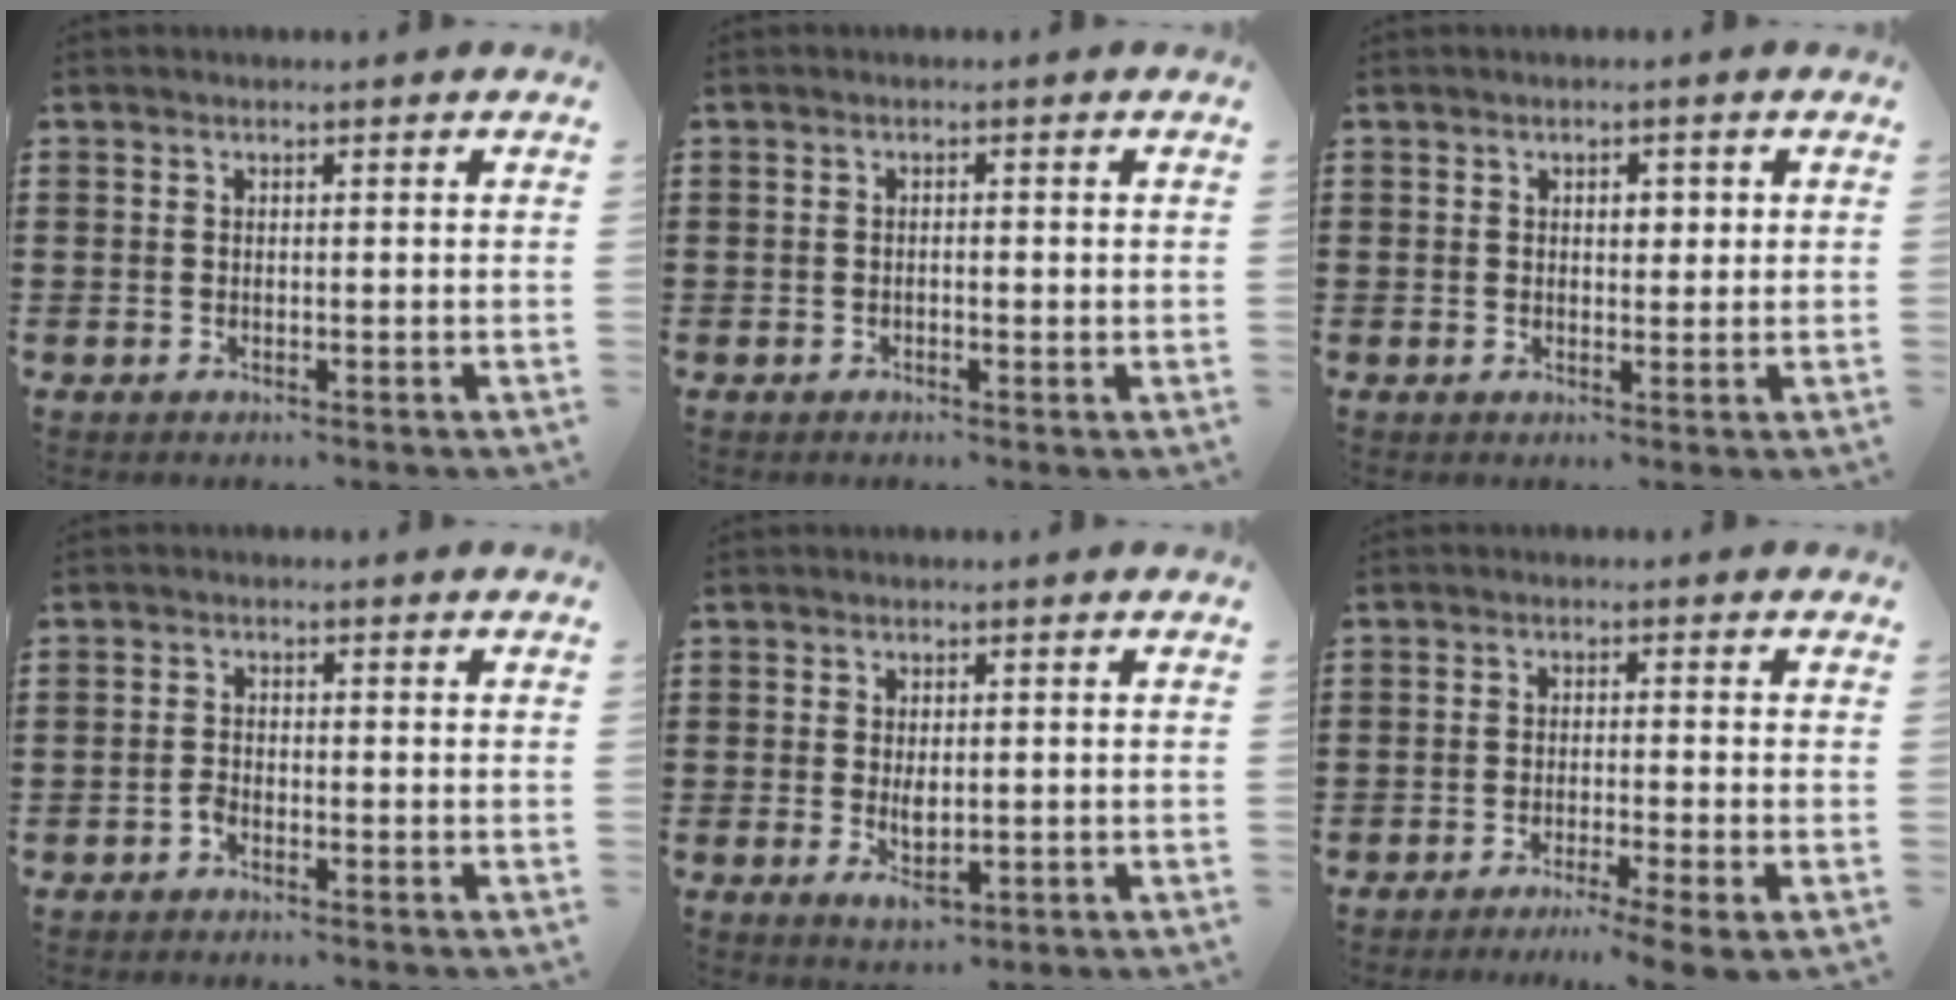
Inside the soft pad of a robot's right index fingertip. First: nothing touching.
{"total": 0.8, "force": [-0.2, 0.2, 0.8], "torque": [-0.015, -0.003, -0.004]}
{"total": 2.2, "force": [0.5, 1.4, 1.6], "torque": [-0.026, 0.007, 0.004]}
{"total": 1.3, "force": [-1.1, 0.5, 0.5], "torque": [-0.014, -0.003, -0.020]}
{"total": 3.2, "force": [-0.3, 1.6, 2.8], "torque": [-0.046, -0.003, -0.007]}
{"total": 2.9, "force": [-2.3, -0.6, 1.6], "torque": [-0.026, -0.008, -0.044]}